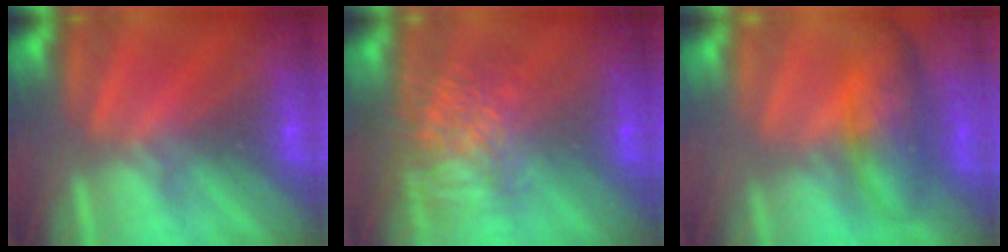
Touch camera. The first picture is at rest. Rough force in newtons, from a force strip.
{"total": 8.0}
{"total": 7.9}